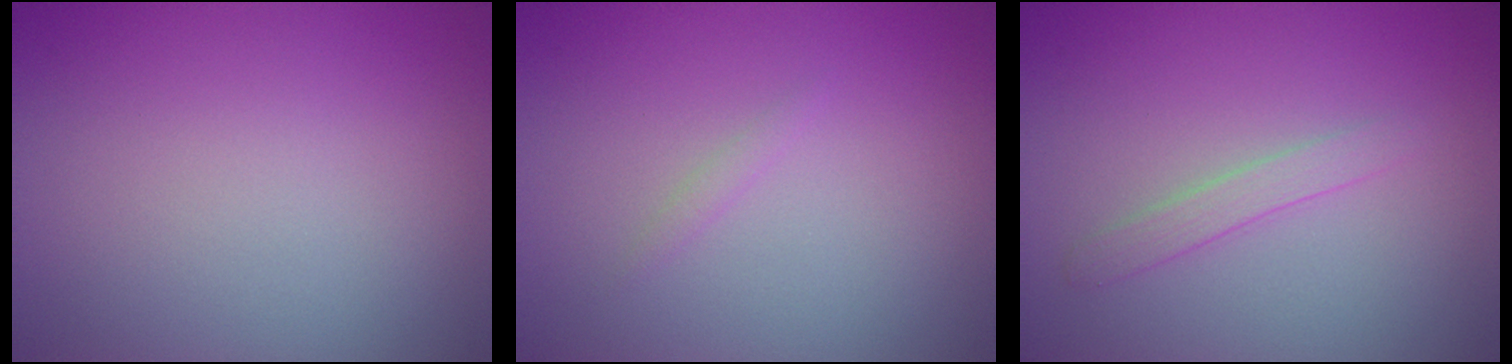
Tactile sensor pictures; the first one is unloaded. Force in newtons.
{"total": 0.6, "press": 0.6, "slide": 0.0}
{"total": 1.4, "press": 1.4, "slide": 0.1}